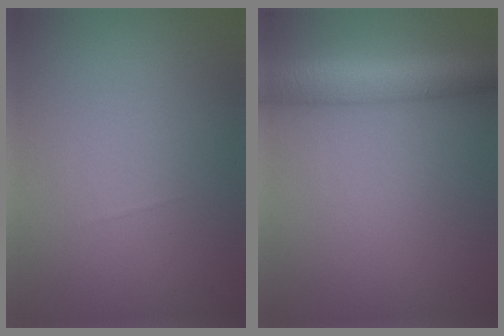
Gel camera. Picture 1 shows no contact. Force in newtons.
{"total": 5.9, "press": 5.9, "slide": 0.2}